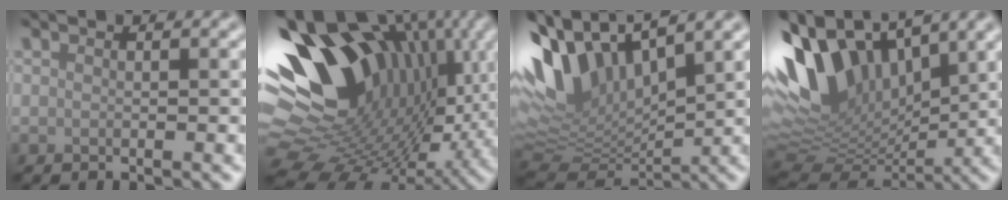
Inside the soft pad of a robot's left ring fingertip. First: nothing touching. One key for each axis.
{"total": 16.7, "fx": 3.5, "fy": 11.3, "fz": 11.9, "tx": -0.205, "ty": -0.011, "tz": 0.091}
{"total": 11.4, "fx": 4.8, "fy": 6.0, "fz": 8.4, "tx": -0.189, "ty": 0.007, "tz": 0.089}
{"total": 12.4, "fx": 4.5, "fy": 7.3, "fz": 9.0, "tx": -0.194, "ty": 0.013, "tz": 0.080}